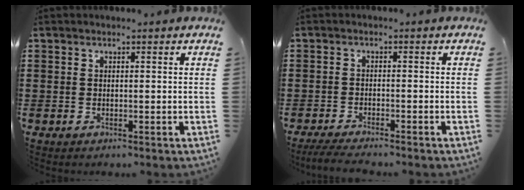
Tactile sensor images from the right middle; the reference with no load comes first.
{"total": 2.9, "force": [-2.7, 0.1, 1.0], "torque": [-0.024, -0.002, -0.055]}